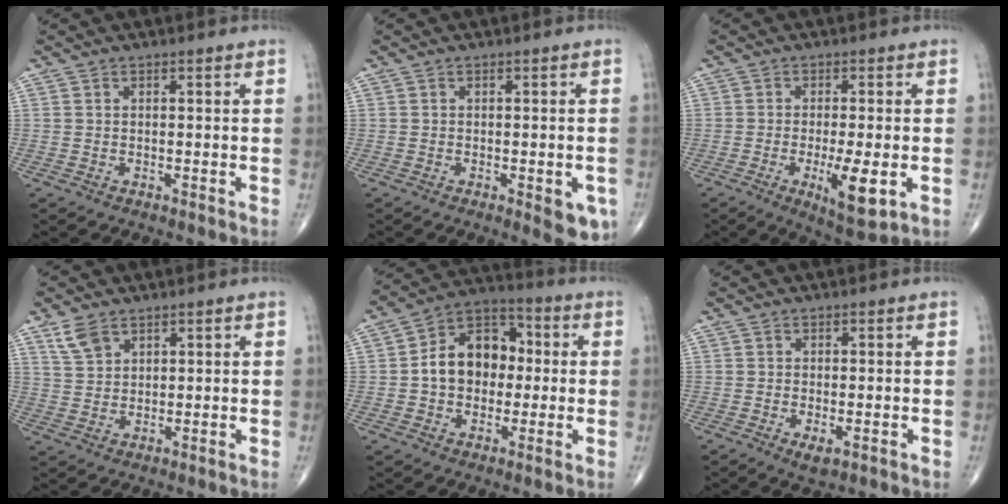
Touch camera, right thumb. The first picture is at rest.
{"total": 5.6, "force": [-2.0, 2.1, 4.8], "torque": [-0.040, -0.004, -0.021]}
{"total": 8.7, "force": [-2.4, 2.4, 8.0], "torque": [-0.128, -0.018, -0.034]}
{"total": 4.5, "force": [3.0, 2.6, 2.1], "torque": [-0.036, -0.009, 0.066]}
{"total": 13.6, "force": [0.2, 10.0, 9.2], "torque": [-0.113, 0.032, -0.006]}
{"total": 2.5, "force": [-0.8, 1.0, 2.1], "torque": [-0.035, -0.005, -0.013]}